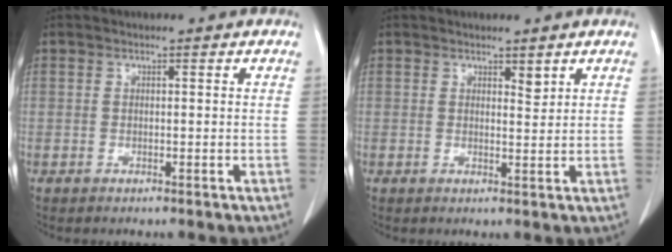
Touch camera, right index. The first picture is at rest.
{"total": 1.4, "force": [1.1, 0.4, 0.8], "torque": [-0.011, -0.009, 0.018]}